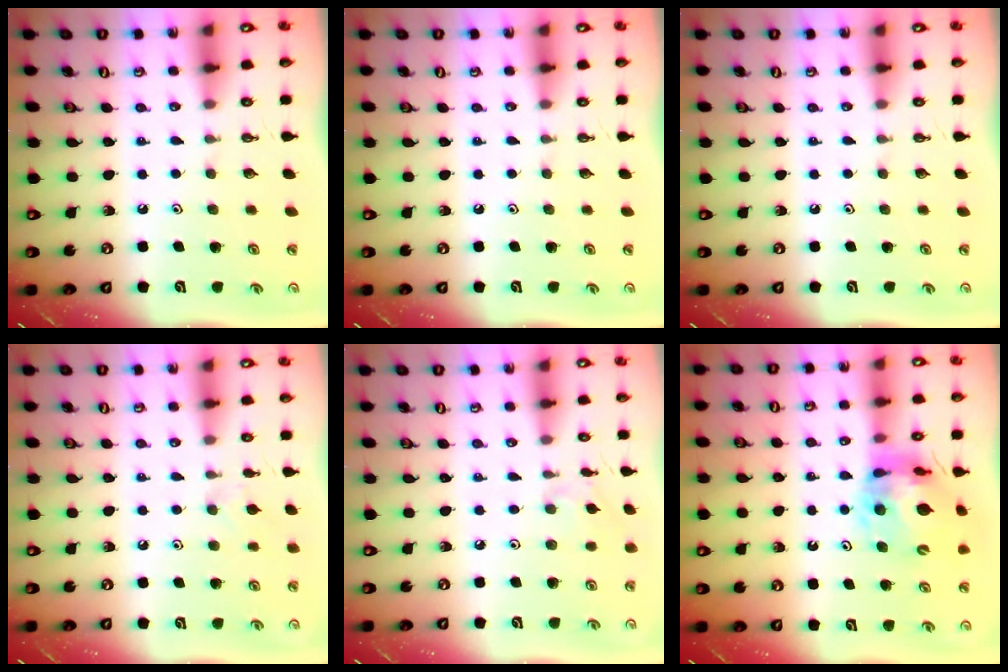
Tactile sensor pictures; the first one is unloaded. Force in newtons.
{"total": 0.0}
{"total": 0.0}
{"total": 3.8, "press": 3.7, "slide": 0.6}
{"total": 3.5, "press": 3.4, "slide": 0.6}
{"total": 14.8, "press": 14.7, "slide": 1.7}